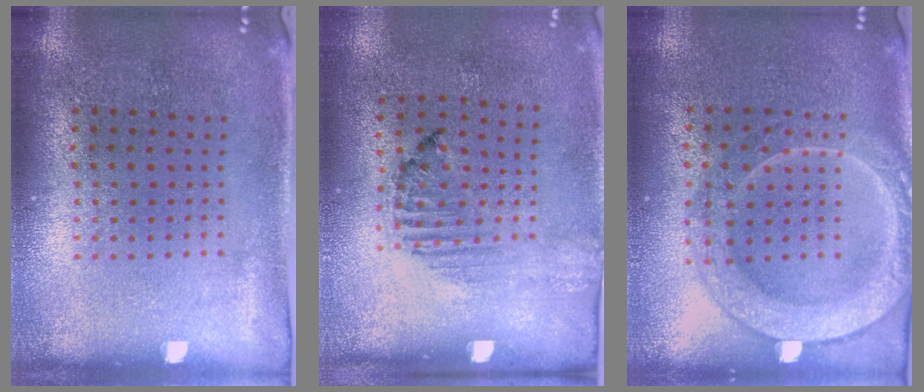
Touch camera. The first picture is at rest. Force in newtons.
{"total": 1.3, "press": 1.1, "slide": 0.6}
{"total": 2.0, "press": 2.0, "slide": 0.3}